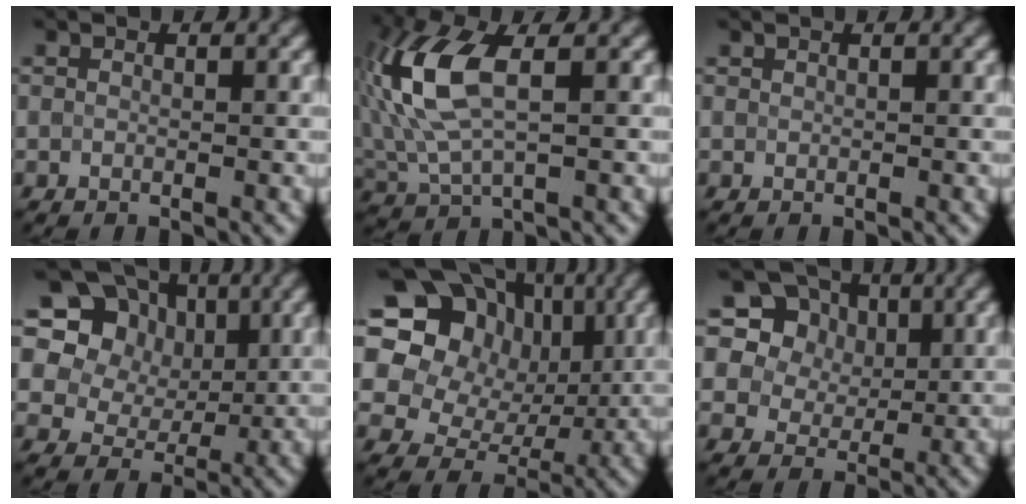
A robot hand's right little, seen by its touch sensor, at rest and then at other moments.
{"total": 8.6, "force": [1.2, 4.3, 7.3], "torque": [-0.183, 0.012, 0.018]}
{"total": 0.0}
{"total": 18.0, "force": [8.7, 13.6, 8.0], "torque": [-0.187, 0.060, 0.145]}
{"total": 16.9, "force": [6.2, 13.5, 8.0], "torque": [-0.176, 0.052, 0.087]}
{"total": 12.2, "force": [6.5, 8.7, 5.5], "torque": [-0.138, 0.031, 0.101]}